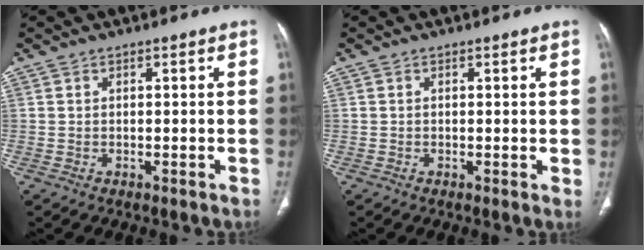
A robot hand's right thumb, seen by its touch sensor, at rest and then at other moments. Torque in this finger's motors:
{"motor_torque": [-0.38, -0.03, -0.29, 0.01, -0.03]}